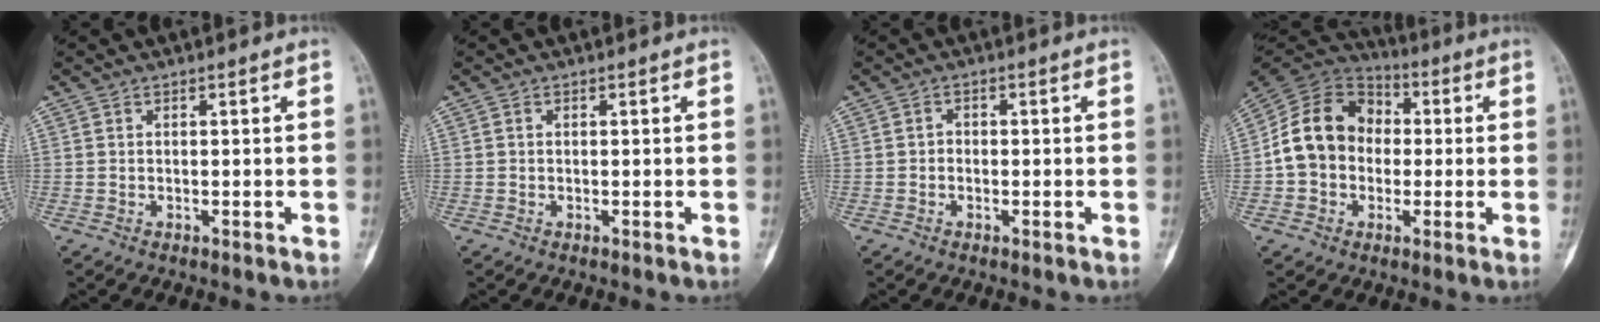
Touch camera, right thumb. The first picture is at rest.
{"total": 0.0}
{"total": 1.3, "force": [-0.3, 1.1, 0.6], "torque": [-0.001, 0.006, -0.009]}
{"total": 14.4, "force": [-0.3, 11.9, 8.0], "torque": [-0.122, 0.036, -0.016]}